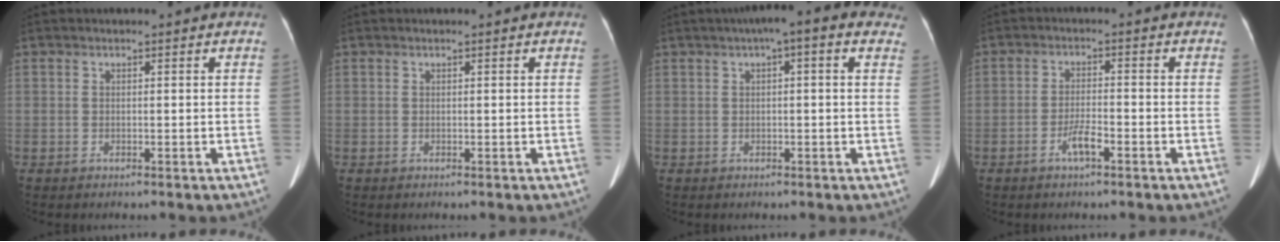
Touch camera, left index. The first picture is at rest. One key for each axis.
{"total": 0.0}
{"total": 7.0, "fx": 3.8, "fy": 1.5, "fz": 5.7, "tx": -0.070, "ty": 0.038, "tz": 0.038}
{"total": 3.2, "fx": -1.9, "fy": 0.5, "fz": 2.5, "tx": -0.049, "ty": 0.001, "tz": -0.038}